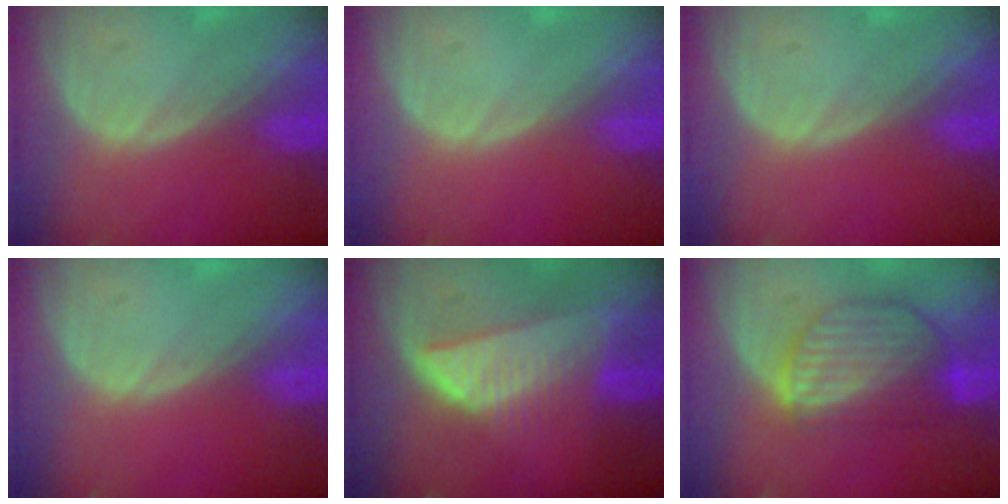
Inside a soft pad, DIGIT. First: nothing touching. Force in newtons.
{"total": 0.0}
{"total": 0.0}
{"total": 0.0}
{"total": 8.3, "press": 7.3, "slide": 3.9}
{"total": 8.8, "press": 7.7, "slide": 4.2}